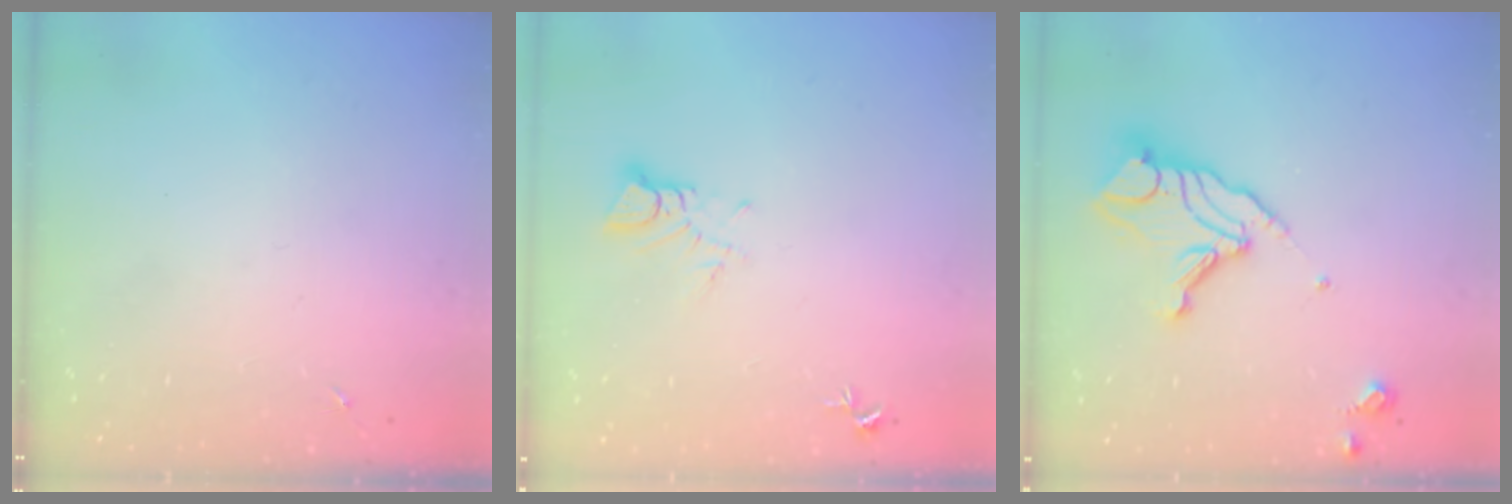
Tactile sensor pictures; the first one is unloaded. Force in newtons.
{"total": 3.6, "press": 3.6, "slide": 0.2}
{"total": 14.3, "press": 14.3, "slide": 1.0}